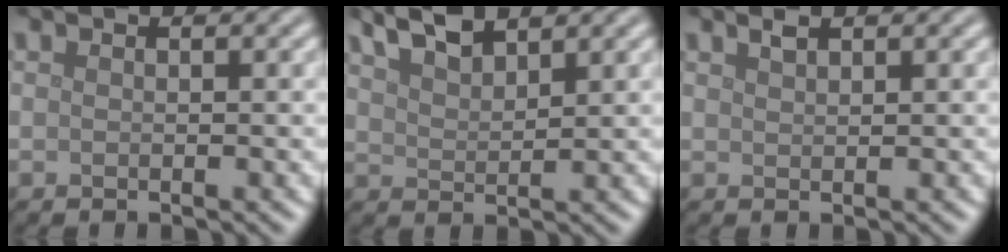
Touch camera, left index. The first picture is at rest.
{"total": 3.8, "force": [3.1, 0.9, 1.9], "torque": [-0.041, 0.009, 0.061]}
{"total": 0.9, "force": [0.8, 0.2, 0.4], "torque": [-0.009, 0.003, 0.015]}